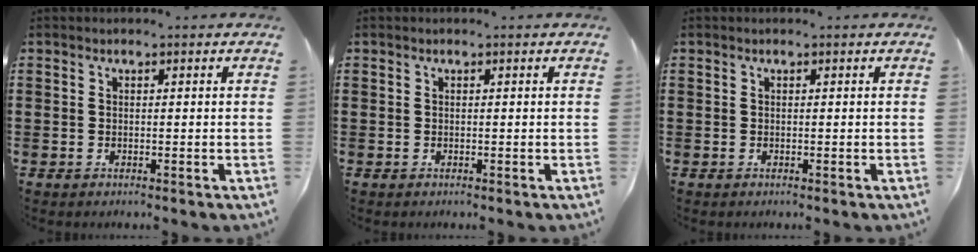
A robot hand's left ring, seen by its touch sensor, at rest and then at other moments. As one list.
[{"total": 0.0}, {"total": 0.0}]